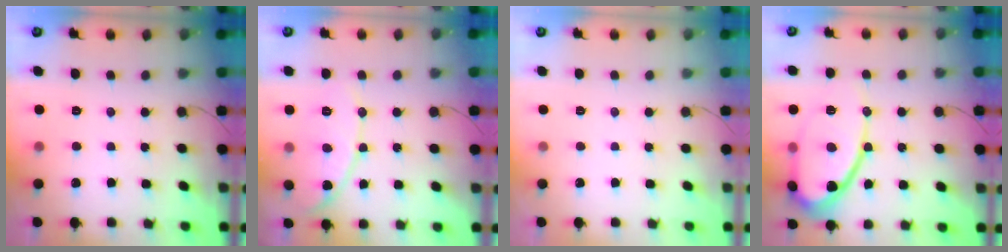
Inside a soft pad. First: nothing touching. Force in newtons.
{"total": 10.2, "press": 10.2, "slide": 0.4}
{"total": 0.0}
{"total": 14.1, "press": 14.0, "slide": 1.7}